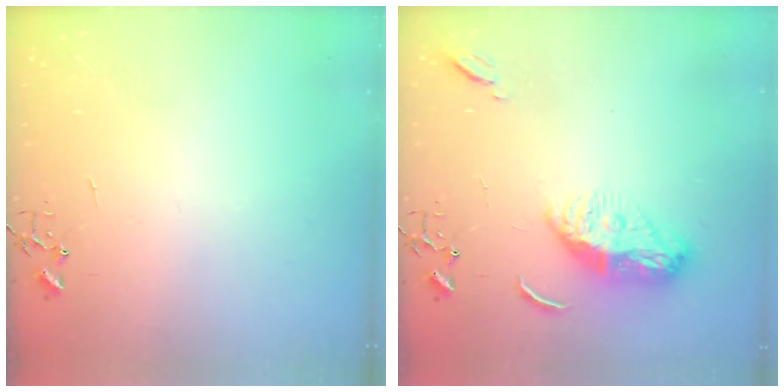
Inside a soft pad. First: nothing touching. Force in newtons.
{"total": 11.1, "press": 11.0, "slide": 1.0}